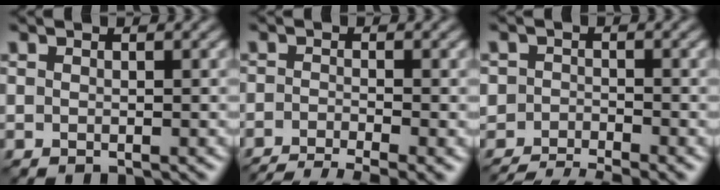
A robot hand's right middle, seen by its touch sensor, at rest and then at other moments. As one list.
[{"total": 5.8, "force": [-4.4, 1.1, 3.6], "torque": [-0.057, -0.013, -0.083]}, {"total": 5.6, "force": [-5.1, 1.1, 2.0], "torque": [-0.035, -0.014, -0.091]}]